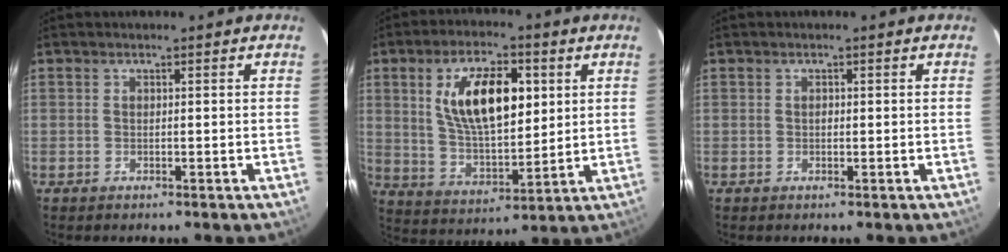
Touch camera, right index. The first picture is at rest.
{"total": 15.3, "force": [4.6, 7.0, 12.8], "torque": [-0.226, 0.011, 0.091]}
{"total": 0.5, "force": [0.0, 0.5, 0.2], "torque": [0.000, 0.002, 0.000]}